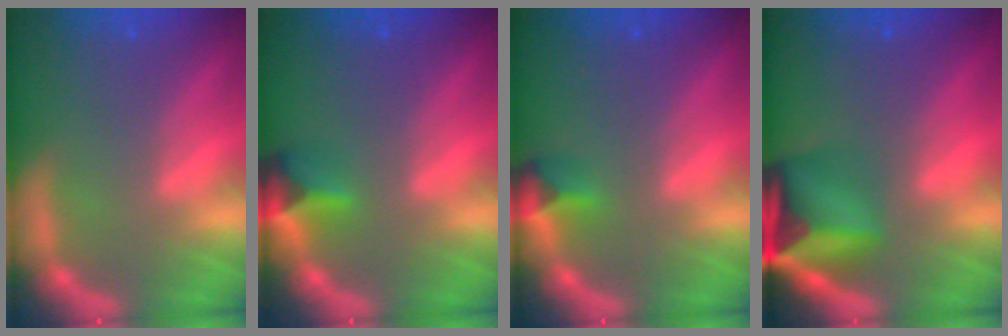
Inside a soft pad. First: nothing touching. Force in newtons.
{"total": 2.9}
{"total": 1.9}
{"total": 9.0}